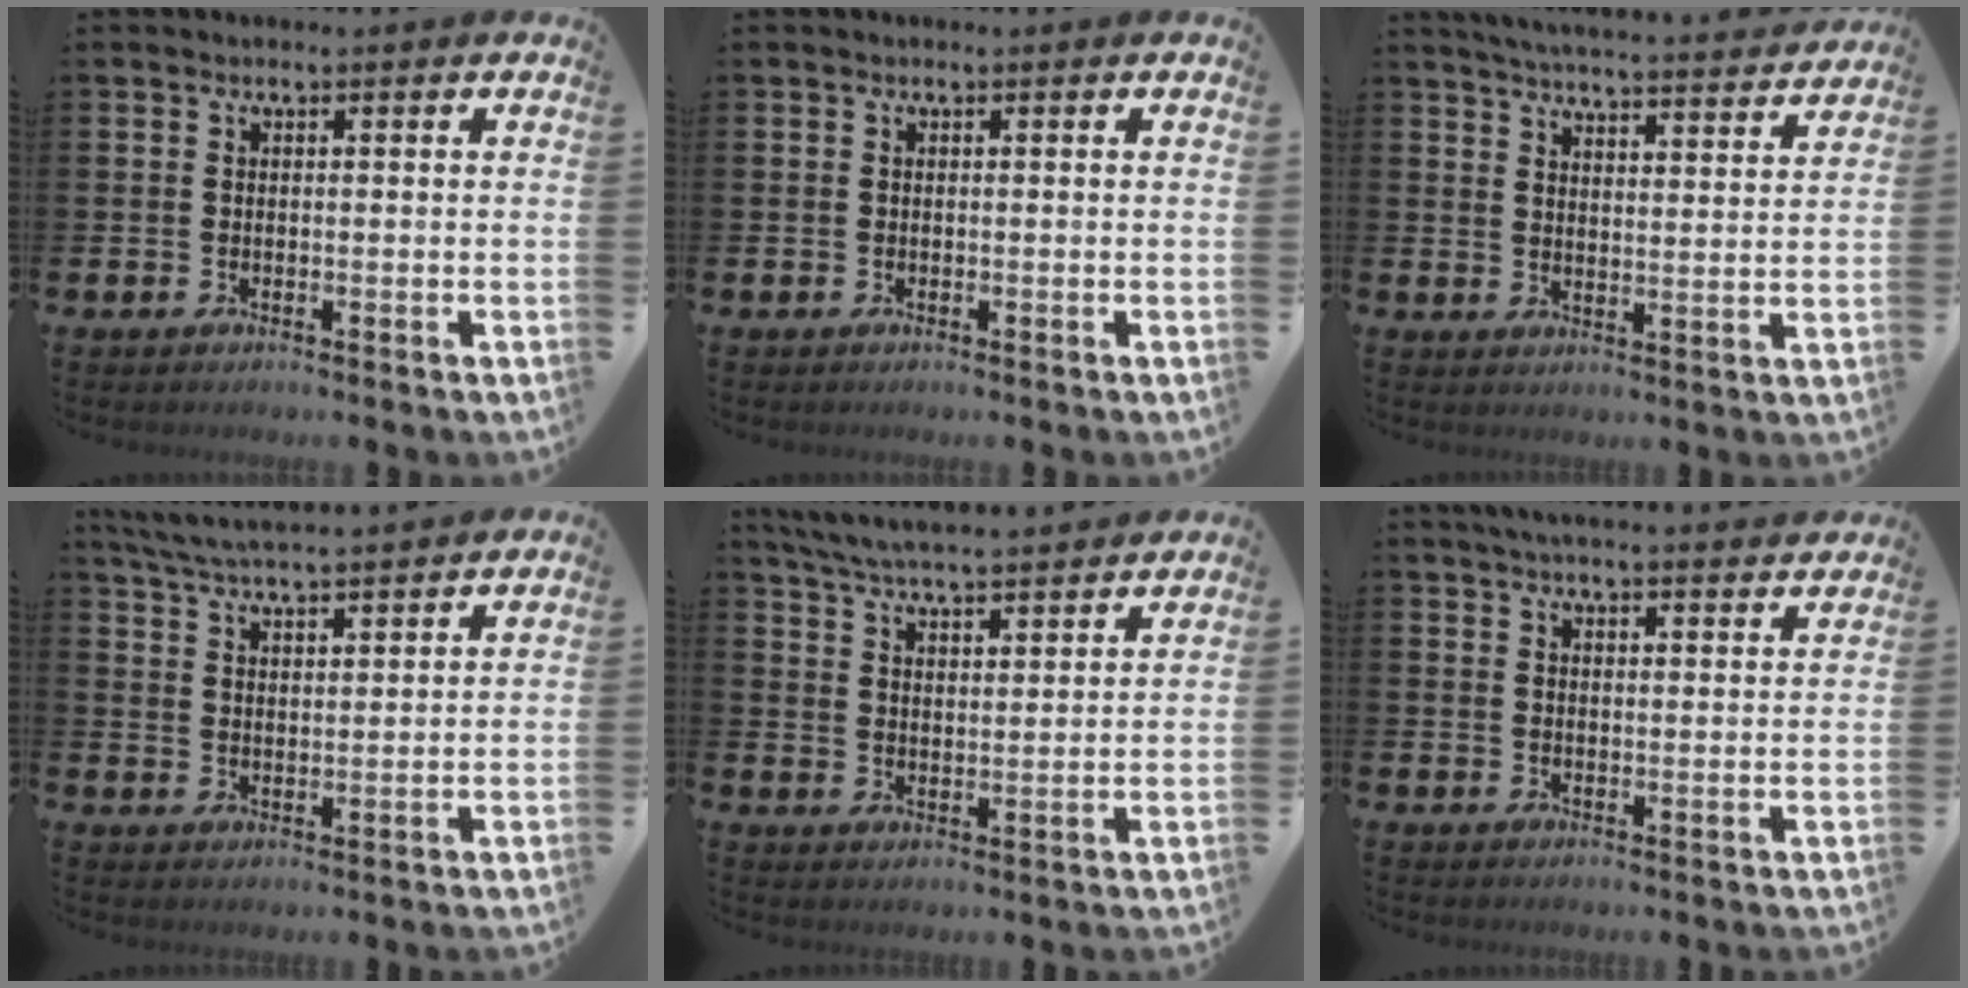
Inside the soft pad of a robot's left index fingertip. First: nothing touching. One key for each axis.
{"total": 0.0}
{"total": 5.2, "fx": 5.2, "fy": 0.0, "fz": 0.8, "tx": -0.025, "ty": -0.044, "tz": 0.088}
{"total": 5.6, "fx": 5.5, "fy": 0.1, "fz": 1.1, "tx": -0.046, "ty": -0.026, "tz": 0.100}
{"total": 6.1, "fx": 6.0, "fy": 0.1, "fz": 1.2, "tx": -0.044, "ty": -0.040, "tz": 0.107}
{"total": 4.2, "fx": 4.1, "fy": -0.1, "fz": 0.8, "tx": -0.018, "ty": -0.020, "tz": 0.073}